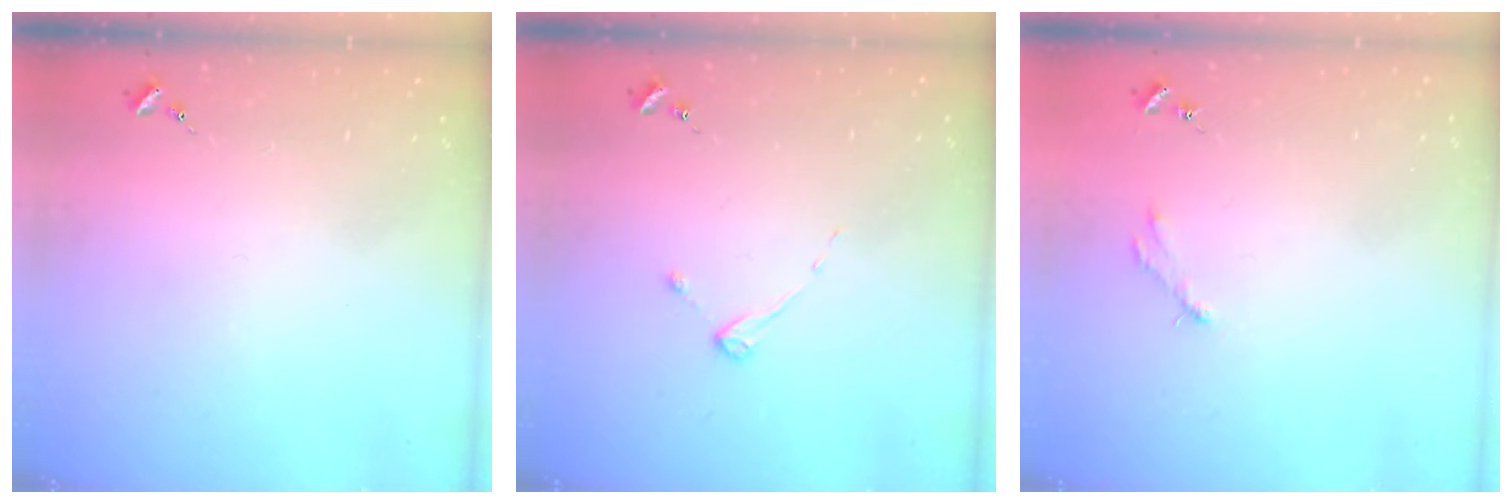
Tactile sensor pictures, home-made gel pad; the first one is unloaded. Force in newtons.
{"total": 2.6, "press": 2.5, "slide": 0.4}
{"total": 2.5, "press": 2.5, "slide": 0.3}